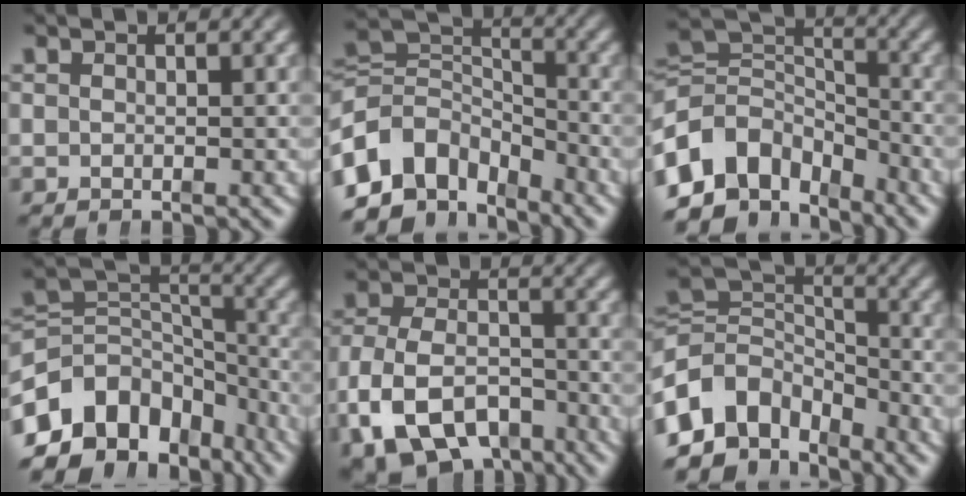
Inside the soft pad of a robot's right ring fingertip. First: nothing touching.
{"total": 12.0, "force": [-3.0, 9.2, 7.0], "torque": [-0.146, -0.053, -0.039]}
{"total": 13.3, "force": [-3.1, 10.6, 7.5], "torque": [-0.157, -0.054, -0.041]}
{"total": 15.2, "force": [-5.0, 11.9, 8.0], "torque": [-0.159, -0.045, -0.074]}
{"total": 9.7, "force": [-5.8, 6.5, 4.4], "torque": [-0.098, -0.047, -0.083]}
{"total": 12.0, "force": [-2.7, 9.4, 7.1], "torque": [-0.147, -0.052, -0.035]}